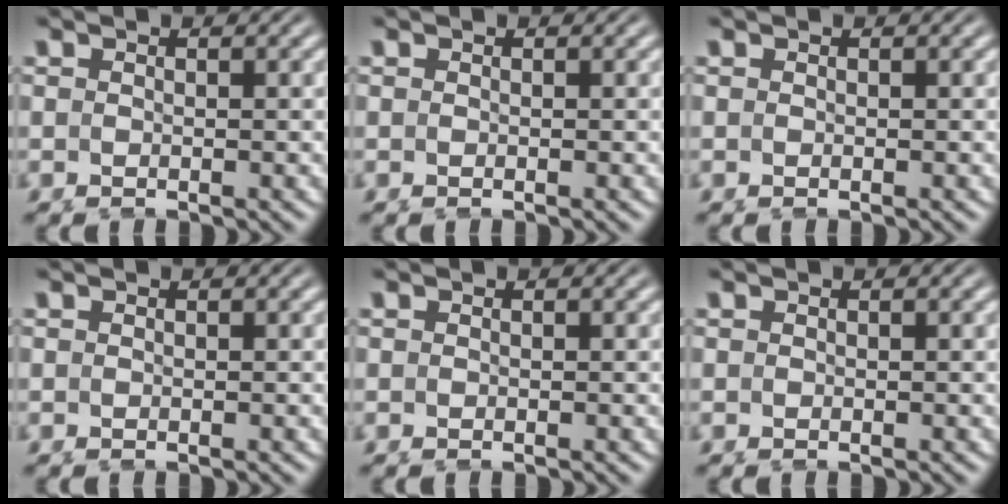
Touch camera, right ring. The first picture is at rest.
{"total": 0.0}
{"total": 0.0}
{"total": 0.0}
{"total": 0.0}
{"total": 0.0}